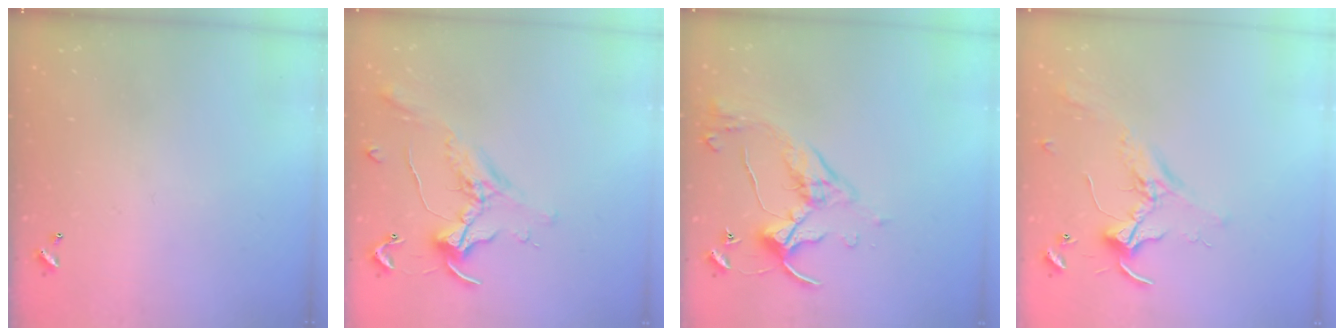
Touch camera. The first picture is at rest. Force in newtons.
{"total": 1.1, "press": 1.0, "slide": 0.4}
{"total": 6.7, "press": 6.6, "slide": 1.1}
{"total": 2.3, "press": 2.3, "slide": 0.5}